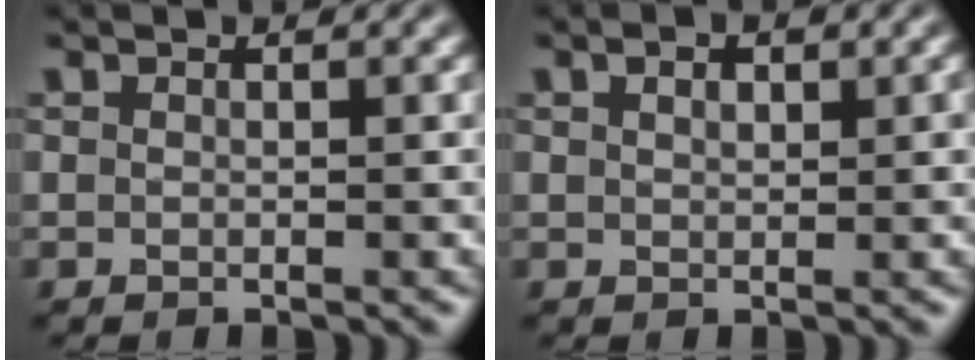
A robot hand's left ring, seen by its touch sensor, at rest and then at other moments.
{"total": 2.0, "force": [0.9, 1.0, 1.5], "torque": [-0.016, 0.000, 0.019]}